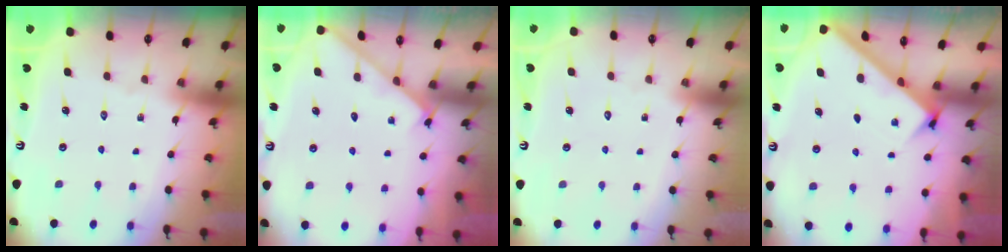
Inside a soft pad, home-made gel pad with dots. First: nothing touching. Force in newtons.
{"total": 2.0, "press": 1.9, "slide": 0.3}
{"total": 1.6, "press": 1.6, "slide": 0.1}
{"total": 2.6, "press": 2.6, "slide": 0.3}